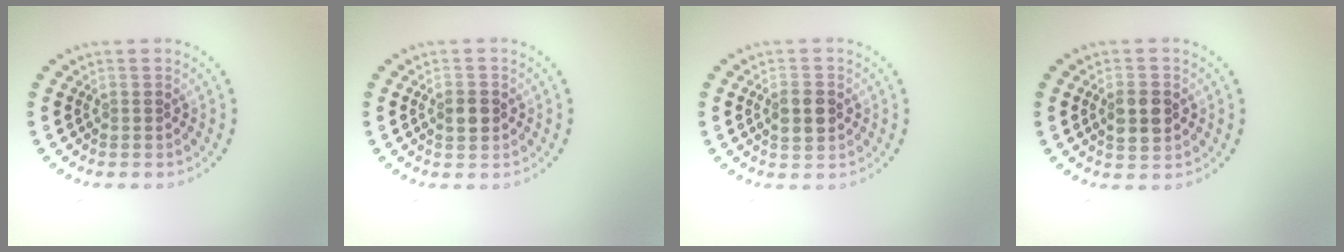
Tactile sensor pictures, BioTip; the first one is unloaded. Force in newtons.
{"total": 2.2, "press": 2.2, "slide": 0.0}
{"total": 2.9, "press": 2.9, "slide": 0.1}
{"total": 3.2, "press": 3.2, "slide": 0.1}